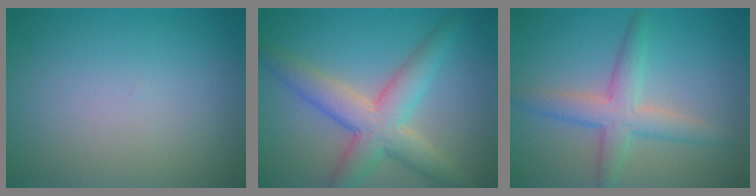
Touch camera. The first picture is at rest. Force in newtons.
{"total": 6.1, "press": 6.1, "slide": 0.2}
{"total": 4.0, "press": 4.0, "slide": 0.1}